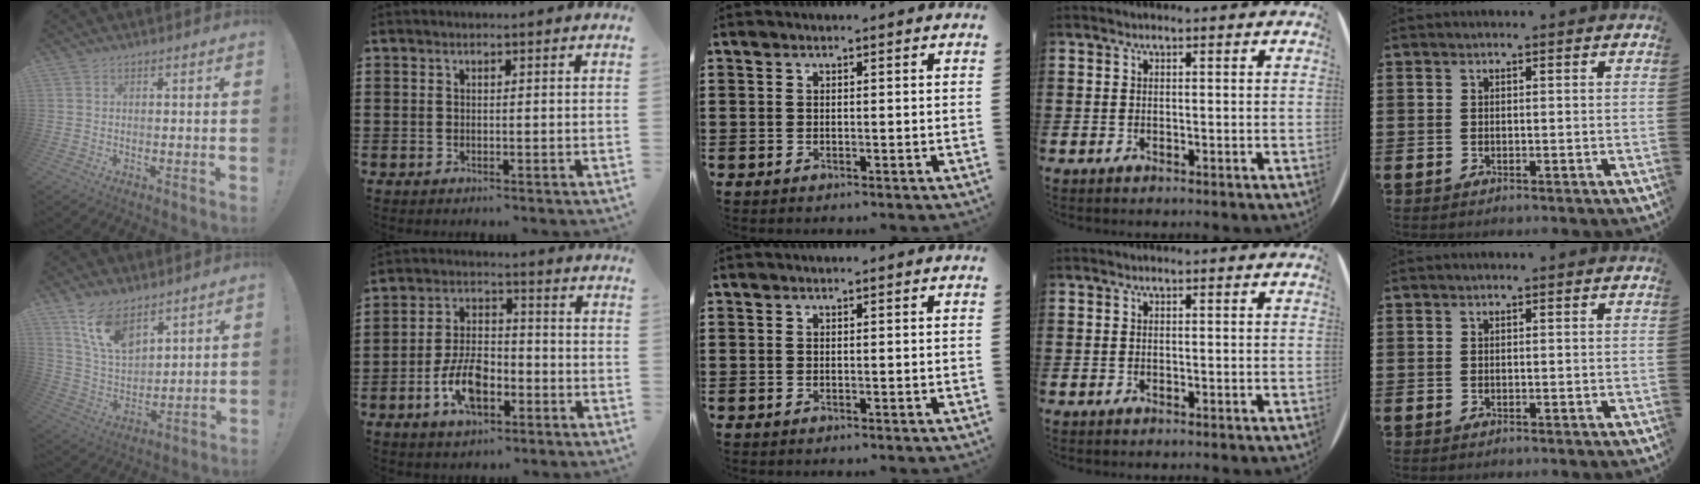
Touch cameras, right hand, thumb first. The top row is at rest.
{"thumb": {"total": 12.9, "force": [9.0, 6.5, 6.7], "torque": [-0.134, -0.043, 0.173]}, "index": {"total": 8.7, "force": [-3.5, 4.6, 6.5], "torque": [-0.141, 0.005, -0.066]}}